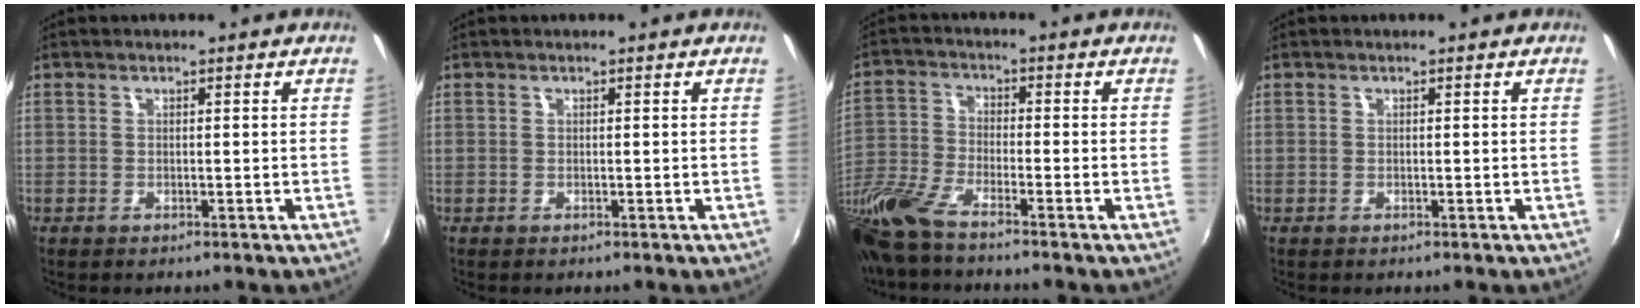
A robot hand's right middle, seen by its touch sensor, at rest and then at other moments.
{"total": 0.0}
{"total": 11.9, "force": [-9.3, 2.3, 7.1], "torque": [-0.167, -0.024, -0.194]}
{"total": 0.0}